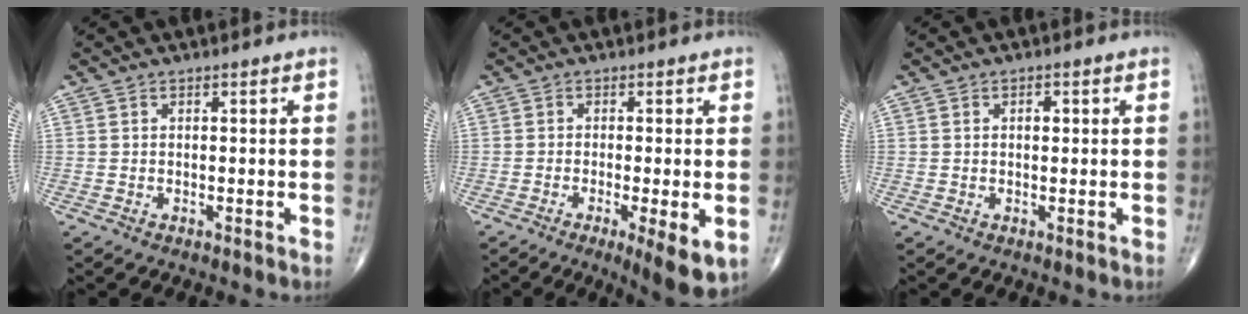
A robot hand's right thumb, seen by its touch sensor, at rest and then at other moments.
{"total": 8.1, "force": [-2.5, 1.7, 7.5], "torque": [-0.111, -0.020, -0.040]}
{"total": 1.5, "force": [0.4, 0.9, 1.2], "torque": [-0.015, 0.001, 0.005]}